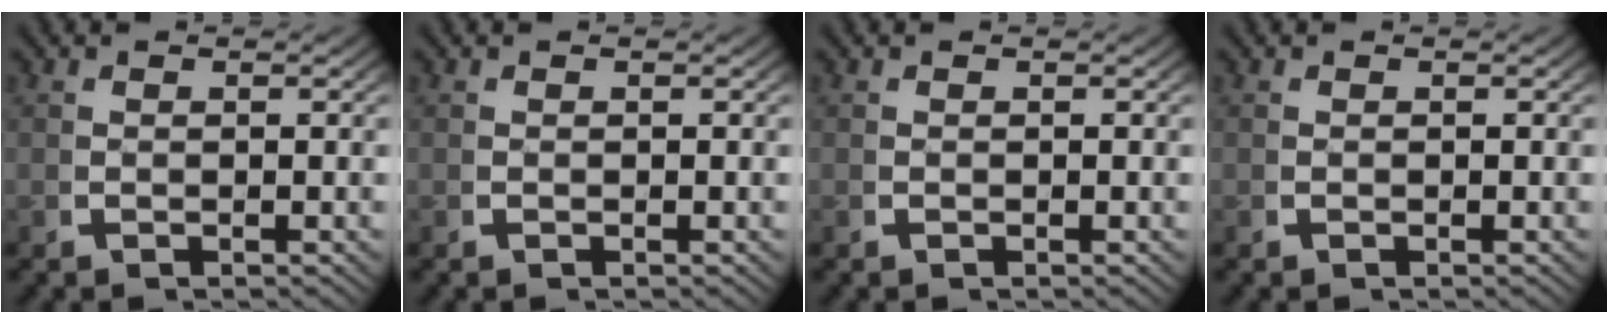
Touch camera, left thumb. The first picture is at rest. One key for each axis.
{"total": 0.0}
{"total": 0.0}
{"total": 0.0}